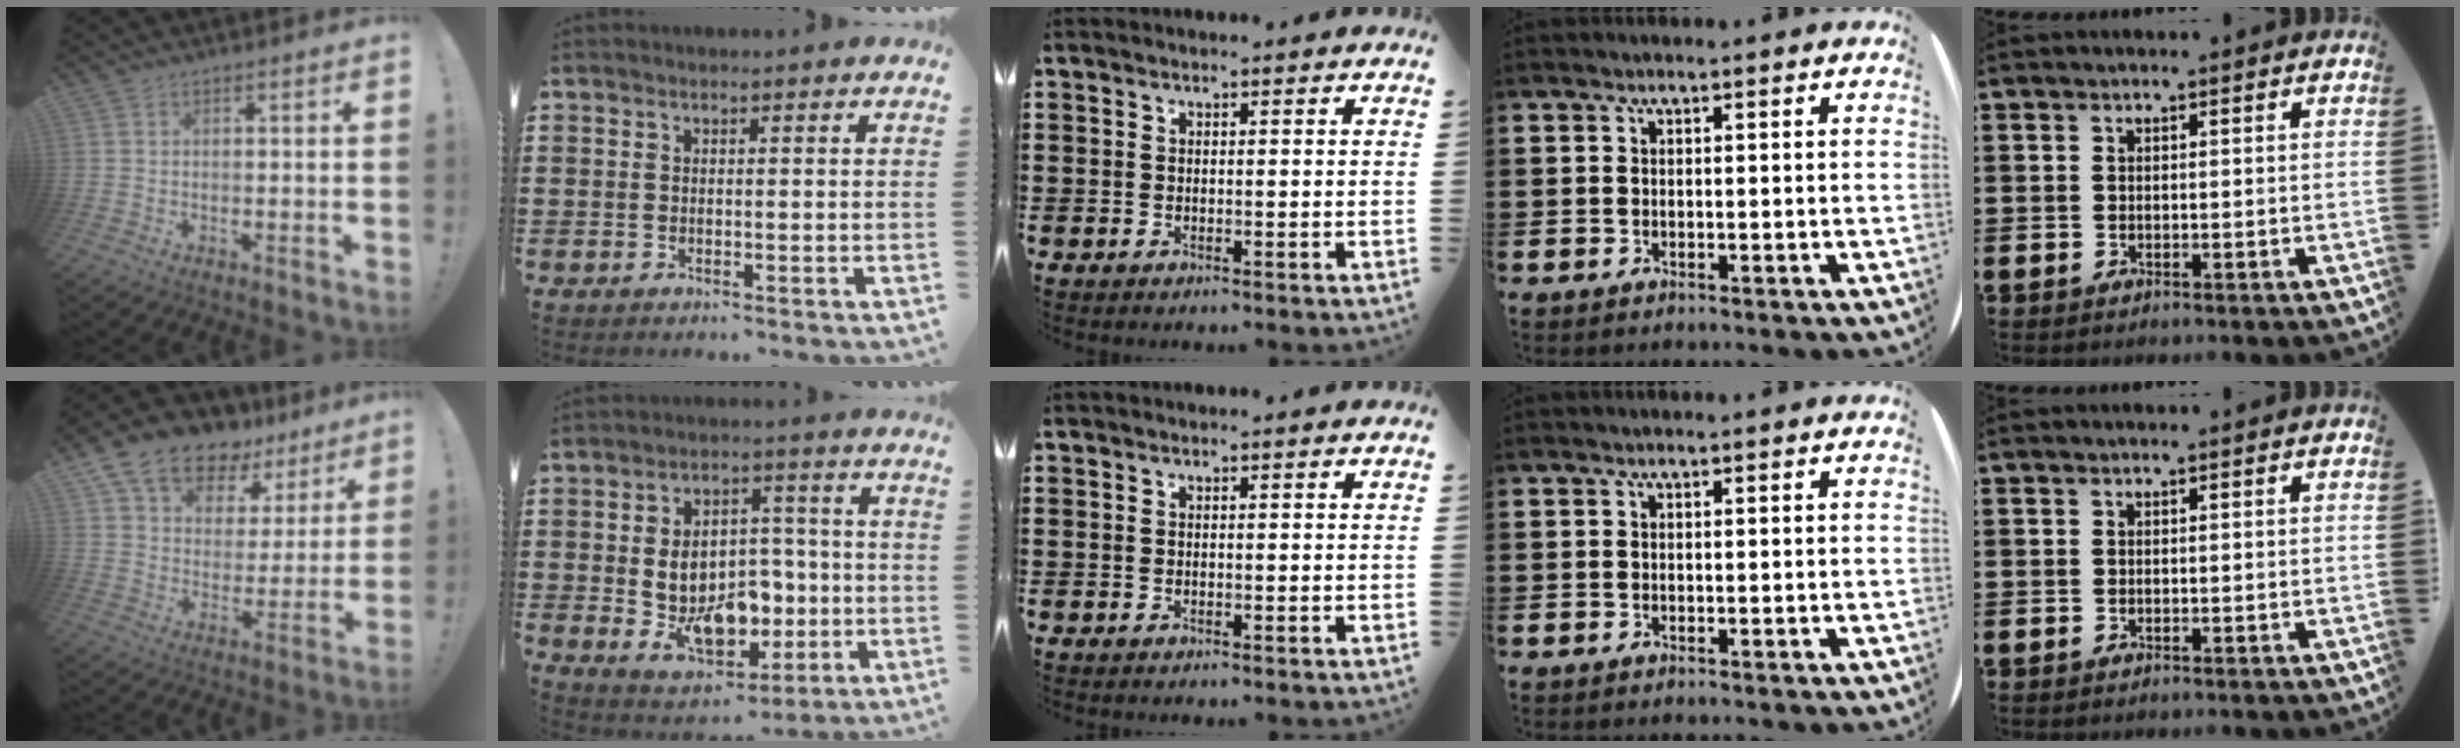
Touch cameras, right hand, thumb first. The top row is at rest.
{"thumb": {"total": 14.5, "force": [10.8, 8.0, 5.4], "torque": [-0.103, -0.077, 0.199]}, "index": {"total": 10.4, "force": [-1.2, 7.3, 7.3], "torque": [-0.124, 0.007, -0.020]}}